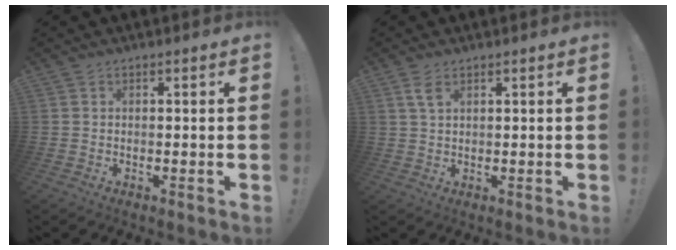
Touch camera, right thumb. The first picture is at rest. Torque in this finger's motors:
{"motor_torque": [0.04, 0.05, -0.12, -0.15, 0.01]}